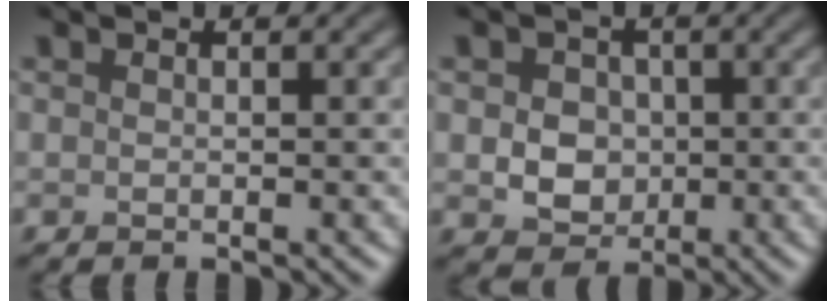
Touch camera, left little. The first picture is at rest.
{"total": 3.7, "force": [0.0, 3.1, 2.0], "torque": [-0.028, -0.004, -0.003]}